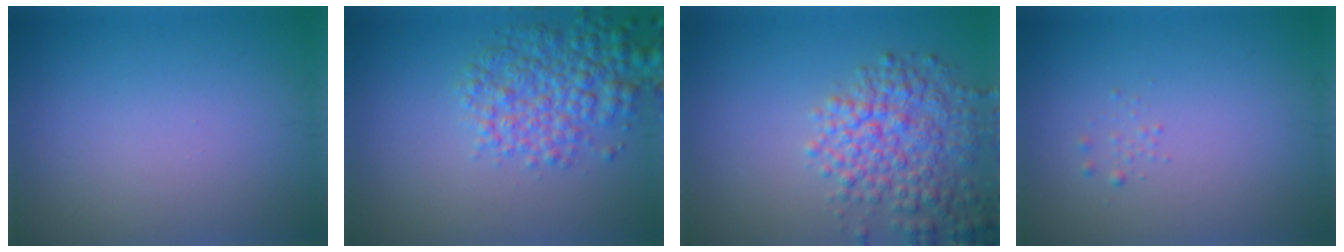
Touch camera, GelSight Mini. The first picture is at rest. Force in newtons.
{"total": 5.0, "press": 5.0, "slide": 0.1}
{"total": 5.6, "press": 5.6, "slide": 0.3}
{"total": 0.6, "press": 0.6, "slide": 0.0}